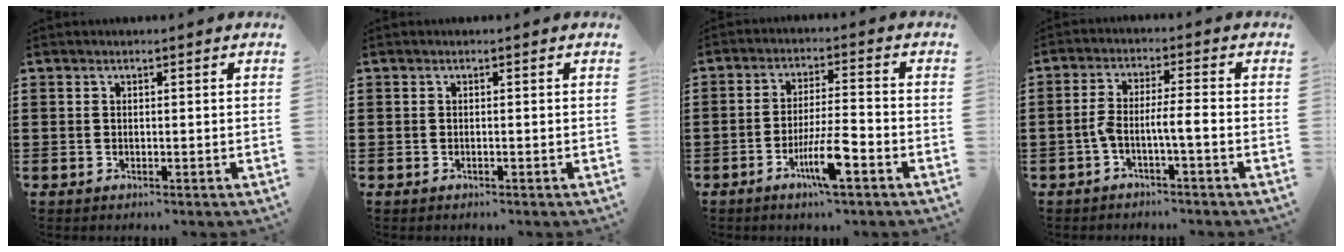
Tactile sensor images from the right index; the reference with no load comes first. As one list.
[{"total": 0.0}, {"total": 7.3, "force": [-3.5, 1.0, 6.4], "torque": [-0.127, -0.011, -0.063]}, {"total": 4.4, "force": [-1.8, 0.4, 4.0], "torque": [-0.094, -0.006, -0.040]}]